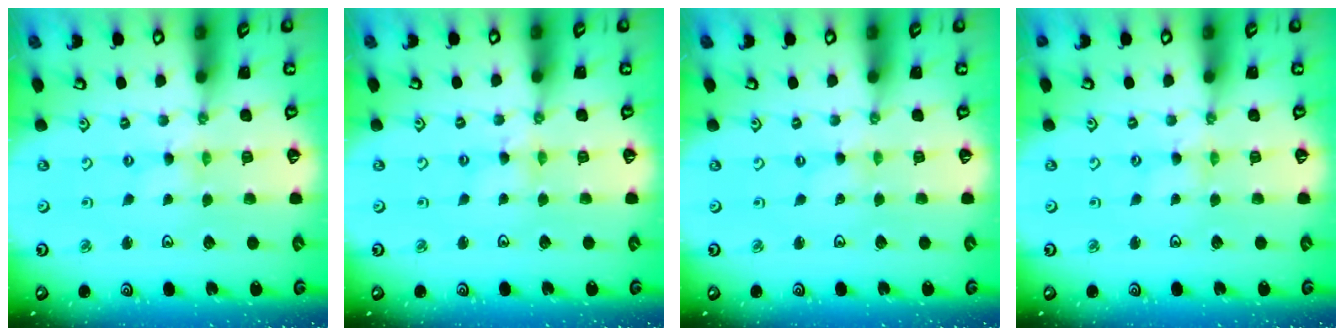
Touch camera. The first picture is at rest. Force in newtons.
{"total": 2.3, "press": 2.3, "slide": 0.3}
{"total": 0.0}
{"total": 1.4, "press": 1.4, "slide": 0.2}